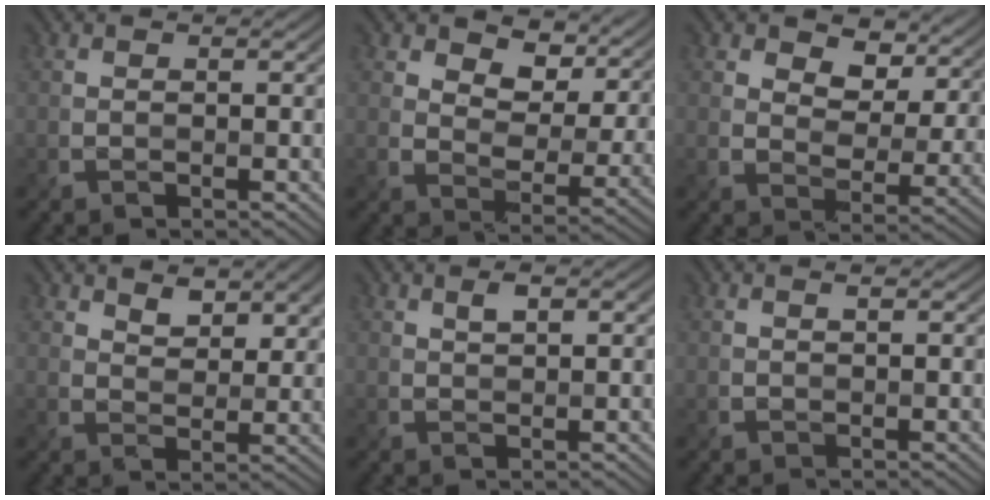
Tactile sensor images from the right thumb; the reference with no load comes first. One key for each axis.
{"total": 9.5, "fx": 4.7, "fy": 5.9, "fz": 5.9, "tx": -0.106, "ty": -0.001, "tz": 0.072}
{"total": 8.5, "fx": 4.2, "fy": 5.5, "fz": 5.0, "tx": -0.090, "ty": -0.003, "tz": 0.064}
{"total": 4.1, "fx": 3.0, "fy": 2.1, "fz": 1.9, "tx": -0.035, "ty": -0.009, "tz": 0.052}
{"total": 1.9, "fx": 1.1, "fy": 0.8, "fz": 1.3, "tx": -0.025, "ty": 0.000, "tz": 0.022}
{"total": 0.6, "fx": 0.5, "fy": 0.1, "fz": 0.3, "tx": -0.009, "ty": 0.000, "tz": 0.009}